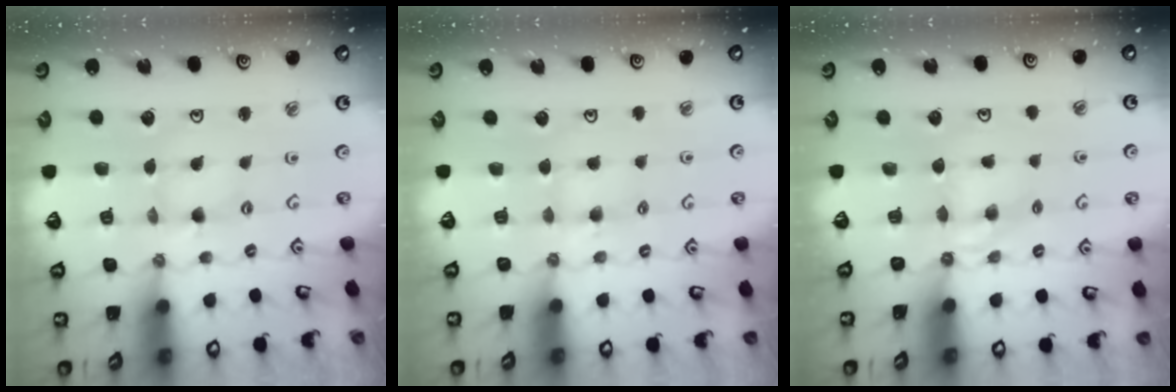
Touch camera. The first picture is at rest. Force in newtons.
{"total": 4.3, "press": 4.2, "slide": 0.6}
{"total": 4.3, "press": 4.3, "slide": 0.4}